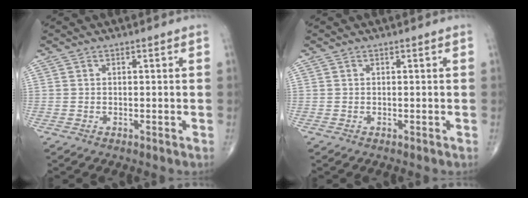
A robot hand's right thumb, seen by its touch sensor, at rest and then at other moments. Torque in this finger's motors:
{"motor_torque": [0.01, 0.01, 0.00, 0.00, 0.00]}